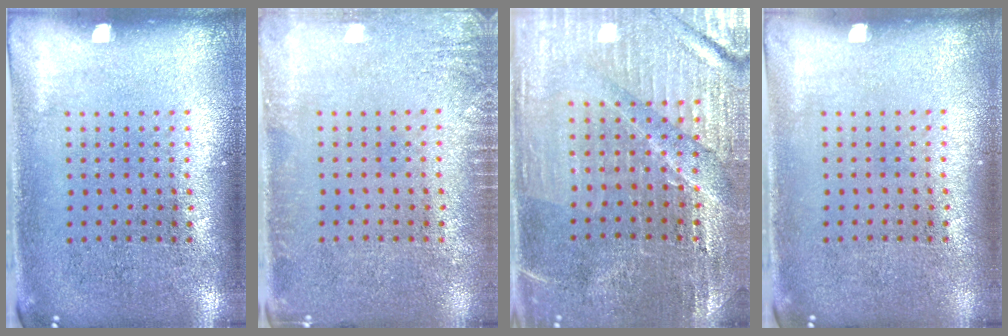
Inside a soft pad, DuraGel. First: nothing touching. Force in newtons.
{"total": 1.6, "press": 1.6, "slide": 0.2}
{"total": 3.2, "press": 3.2, "slide": 0.5}
{"total": 0.0}